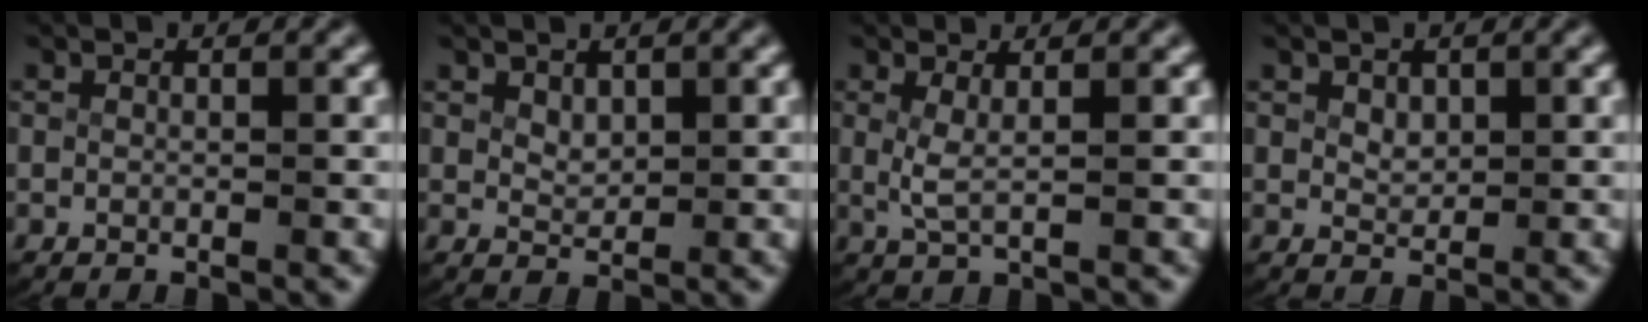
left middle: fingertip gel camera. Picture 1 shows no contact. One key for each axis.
{"total": 1.3, "fx": 1.0, "fy": 0.6, "fz": 0.6, "tx": -0.016, "ty": -0.011, "tz": 0.029}
{"total": 1.9, "fx": 0.4, "fy": 0.5, "fz": 1.8, "tx": -0.052, "ty": -0.015, "tz": 0.017}
{"total": 1.2, "fx": 0.7, "fy": 0.7, "fz": 0.6, "tx": -0.018, "ty": -0.012, "tz": 0.023}